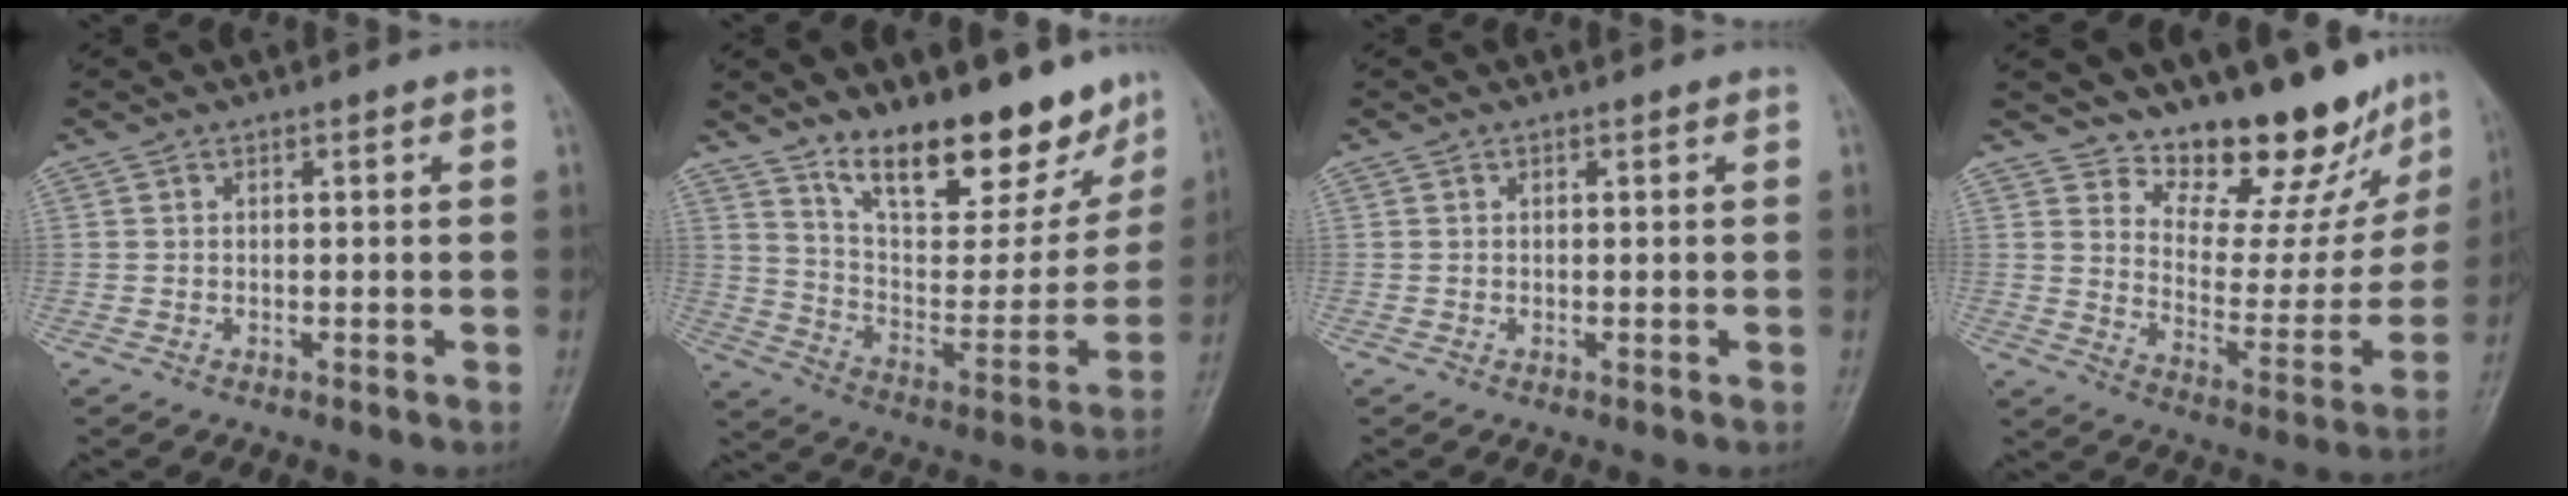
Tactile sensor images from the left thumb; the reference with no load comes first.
{"total": 21.2, "force": [15.6, 8.2, 11.9], "torque": [-0.122, -0.089, 0.253]}
{"total": 0.0}
{"total": 17.2, "force": [15.1, 5.7, 5.8], "torque": [-0.027, -0.127, 0.214]}